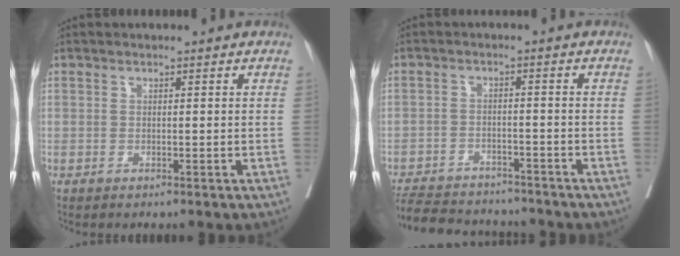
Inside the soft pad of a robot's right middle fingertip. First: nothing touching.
{"total": 12.5, "force": [-11.6, 3.1, 3.7], "torque": [-0.078, 0.001, -0.165]}